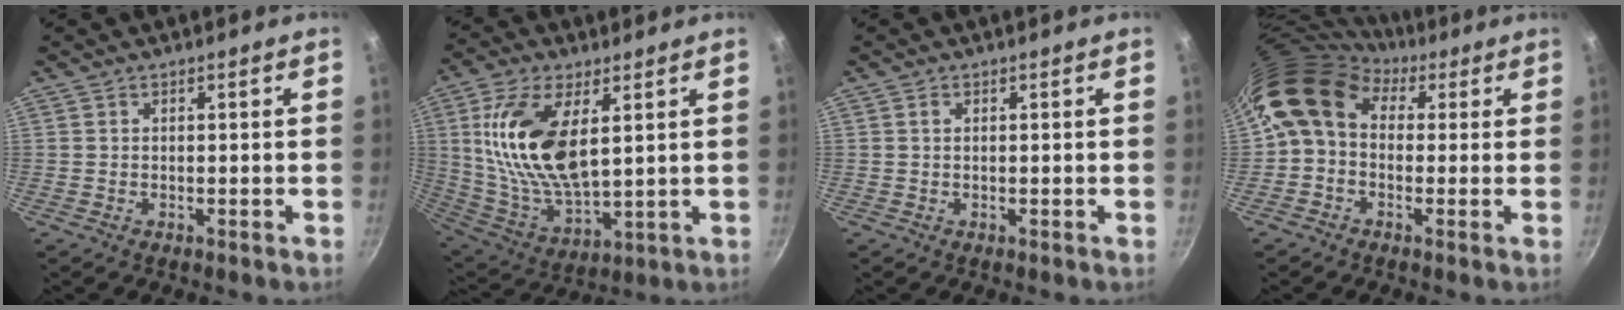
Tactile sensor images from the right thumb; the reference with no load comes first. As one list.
[{"total": 18.2, "force": [4.7, 8.7, 15.3], "torque": [-0.294, -0.025, 0.098]}, {"total": 0.9, "force": [0.3, 0.6, 0.6], "torque": [-0.011, 0.003, 0.004]}, {"total": 10.8, "force": [2.6, 8.2, 6.5], "torque": [-0.105, 0.018, 0.021]}]